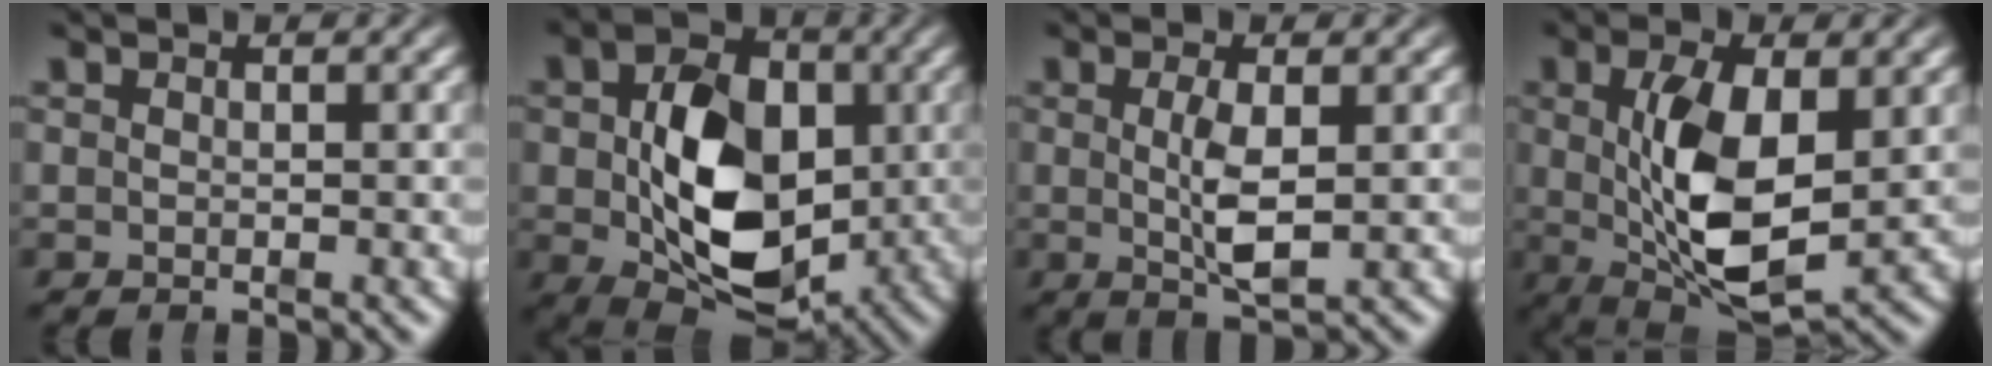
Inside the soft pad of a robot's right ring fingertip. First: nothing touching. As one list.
[{"total": 13.3, "force": [-1.4, 8.8, 9.9], "torque": [-0.174, -0.039, -0.005]}, {"total": 3.6, "force": [-0.2, 0.7, 3.5], "torque": [-0.058, -0.005, 0.002]}, {"total": 9.4, "force": [-0.4, 4.6, 8.2], "torque": [-0.146, -0.031, 0.012]}]